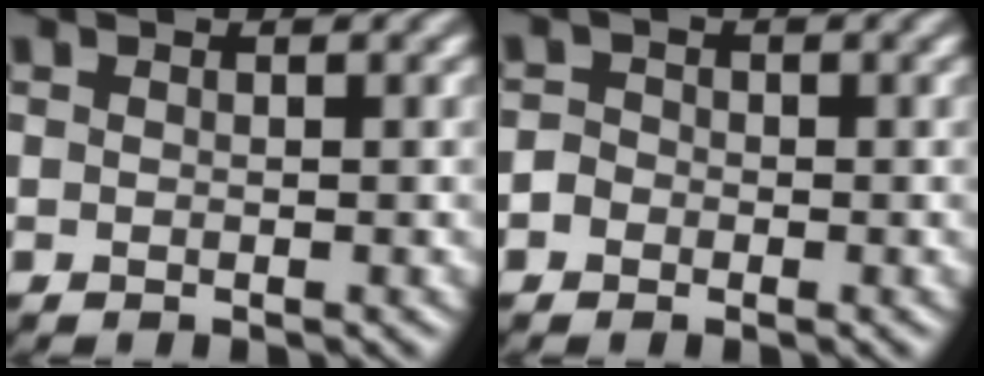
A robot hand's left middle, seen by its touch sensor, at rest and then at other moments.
{"total": 1.7, "force": [-0.6, 1.5, 0.4], "torque": [0.013, 0.009, -0.026]}